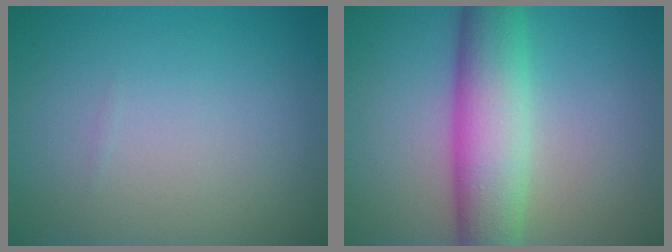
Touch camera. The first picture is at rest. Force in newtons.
{"total": 8.0, "press": 8.0, "slide": 0.2}